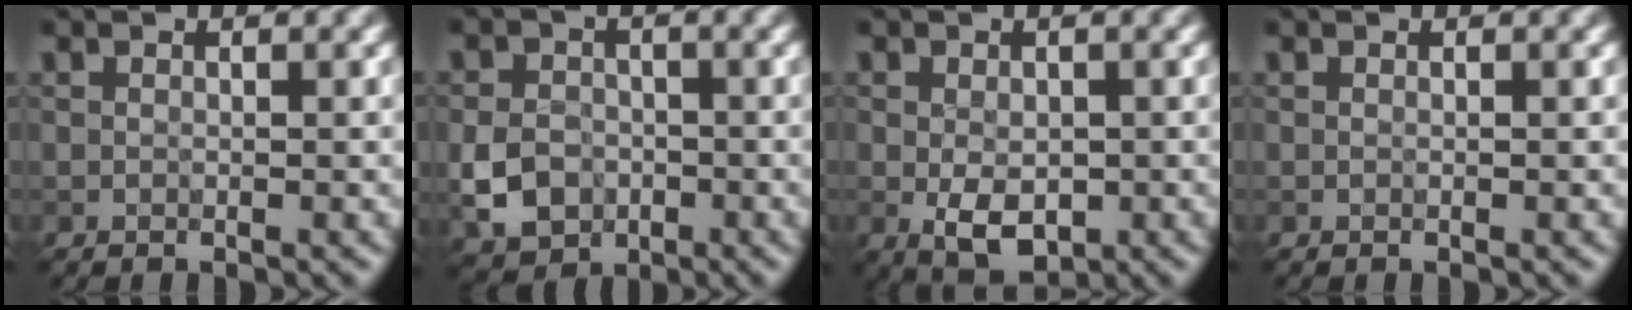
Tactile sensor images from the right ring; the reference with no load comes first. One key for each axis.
{"total": 4.2, "fx": -1.2, "fy": 3.4, "fz": 2.0, "tx": -0.039, "ty": -0.002, "tz": -0.028}
{"total": 3.8, "fx": -0.8, "fy": 2.4, "fz": 2.9, "tx": -0.054, "ty": -0.010, "tz": -0.008}
{"total": 0.0}